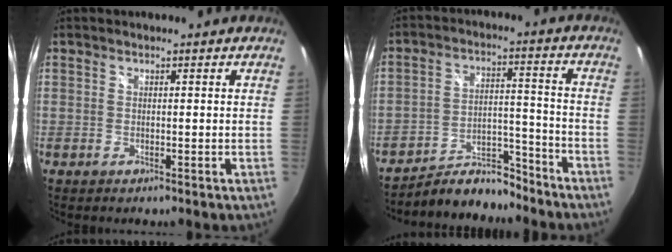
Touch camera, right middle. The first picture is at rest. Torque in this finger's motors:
{"motor_torque": [0.17, -0.68, -0.08, 0.00]}